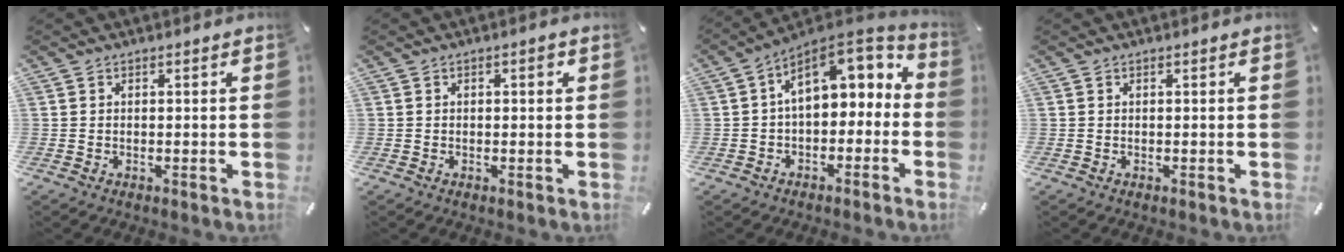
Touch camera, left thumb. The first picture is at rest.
{"total": 1.6, "force": [0.3, 0.7, 1.4], "torque": [-0.021, 0.004, 0.000]}
{"total": 12.1, "force": [4.0, 7.3, 8.7], "torque": [-0.137, -0.031, 0.073]}
{"total": 0.0}